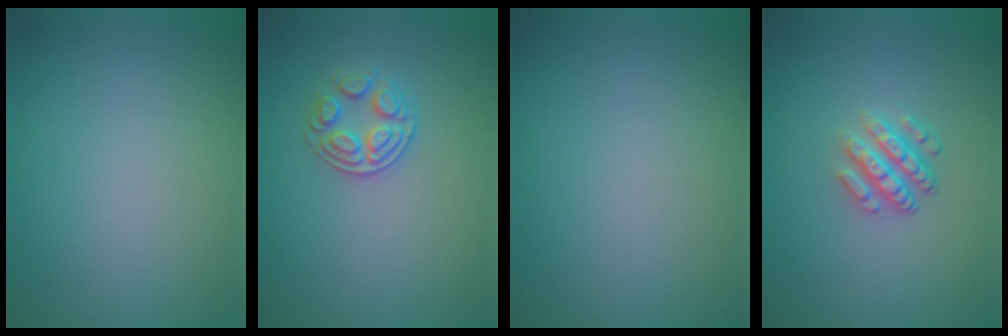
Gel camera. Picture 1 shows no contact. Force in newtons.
{"total": 2.7, "press": 2.4, "slide": 1.1}
{"total": 0.0}
{"total": 3.6, "press": 2.6, "slide": 2.4}